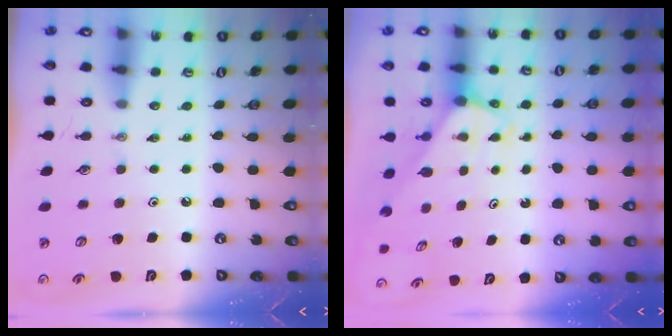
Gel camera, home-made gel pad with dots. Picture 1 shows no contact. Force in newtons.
{"total": 2.2, "press": 2.2, "slide": 0.1}